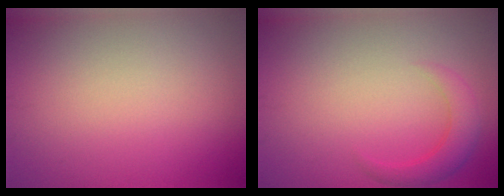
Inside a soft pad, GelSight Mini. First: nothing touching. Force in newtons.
{"total": 2.7, "press": 2.6, "slide": 0.3}